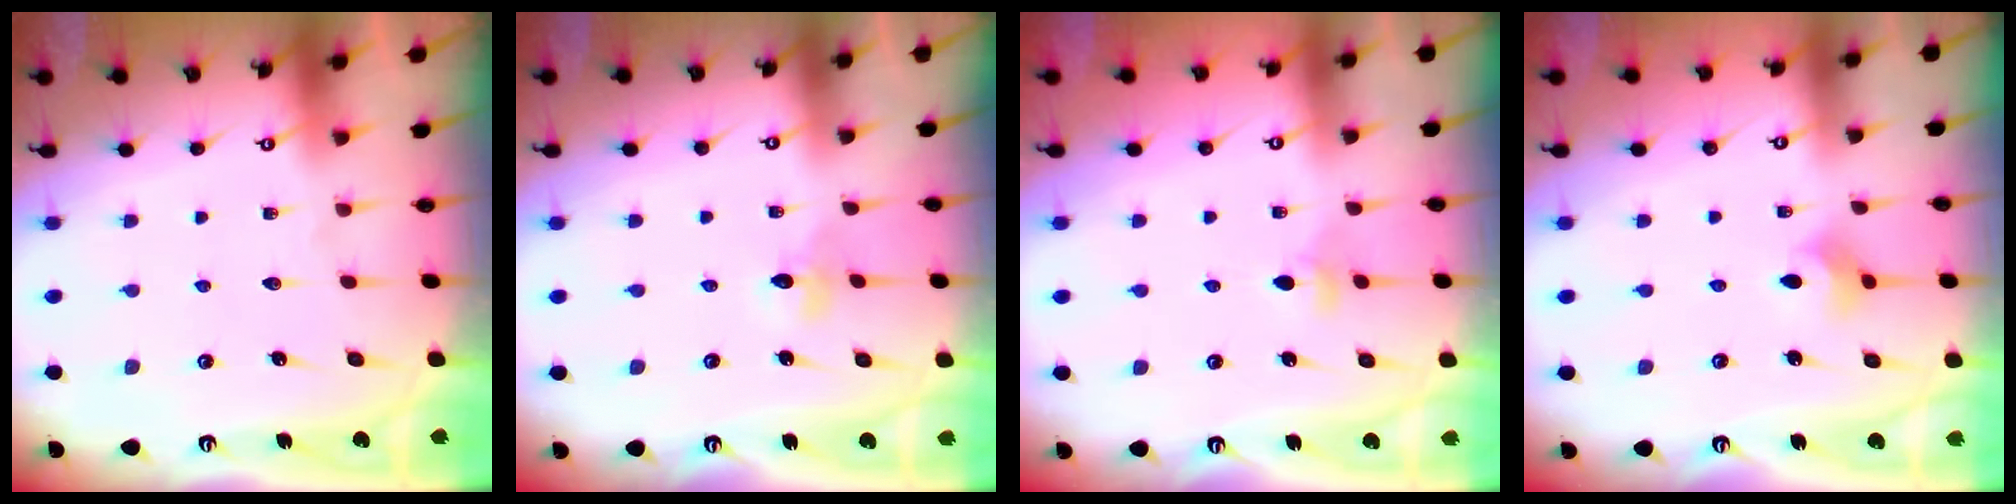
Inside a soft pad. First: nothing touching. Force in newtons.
{"total": 3.9, "press": 3.8, "slide": 0.4}
{"total": 3.7, "press": 3.5, "slide": 0.9}
{"total": 4.4, "press": 4.3, "slide": 0.6}